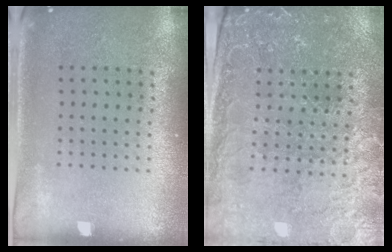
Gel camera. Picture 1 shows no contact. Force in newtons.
{"total": 1.5, "press": 1.4, "slide": 0.5}